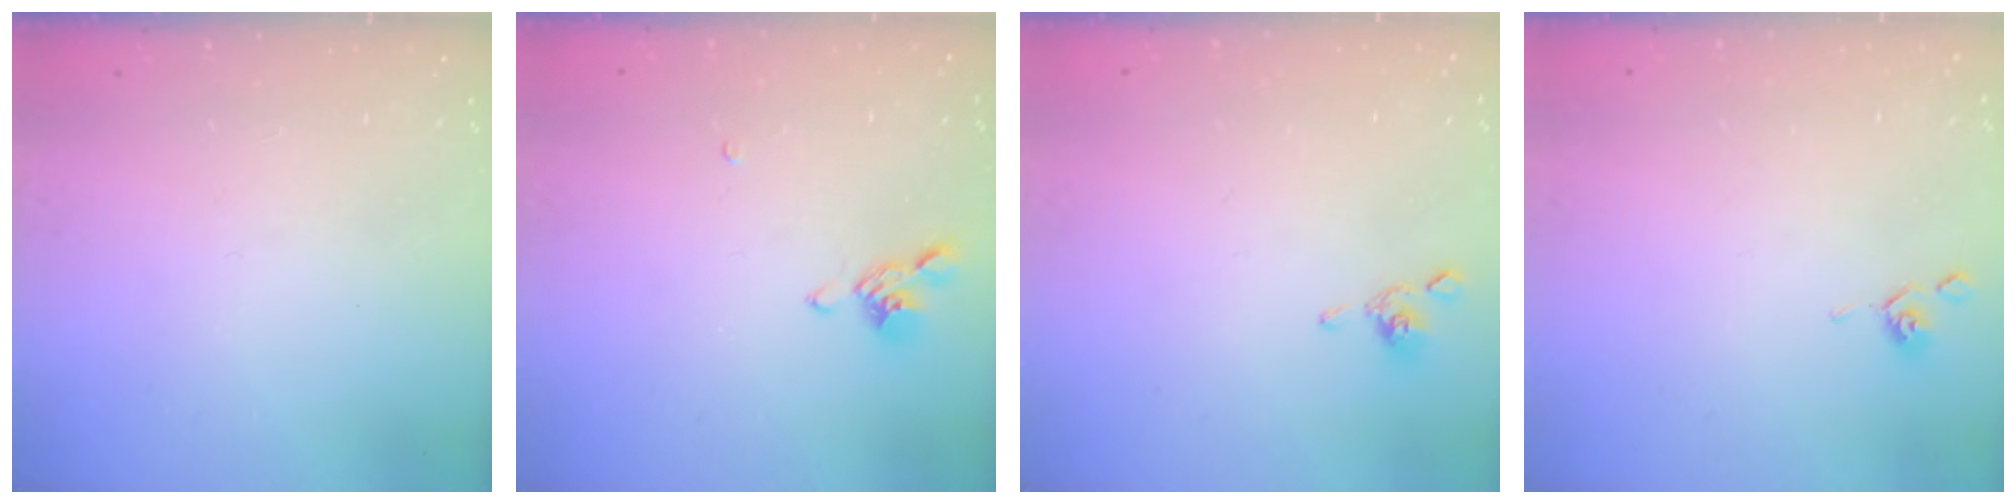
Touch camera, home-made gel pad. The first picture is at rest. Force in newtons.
{"total": 1.8, "press": 1.5, "slide": 1.0}
{"total": 2.3, "press": 2.2, "slide": 0.5}
{"total": 0.8, "press": 0.8, "slide": 0.2}